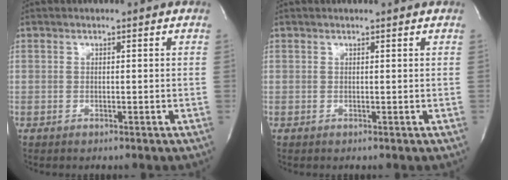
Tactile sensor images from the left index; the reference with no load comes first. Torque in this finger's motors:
{"motor_torque": [-0.05, -0.40, -0.02, -0.01]}